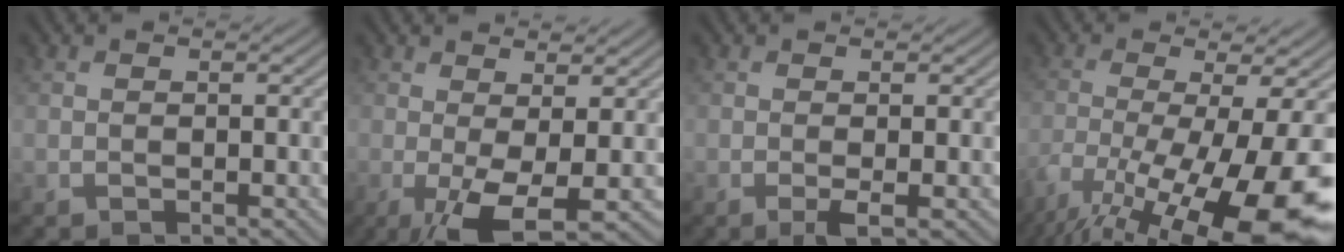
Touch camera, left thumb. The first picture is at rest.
{"total": 5.8, "force": [-0.6, 1.4, 5.6], "torque": [-0.103, 0.000, -0.010]}
{"total": 1.4, "force": [-0.3, 0.0, 1.3], "torque": [-0.028, -0.001, -0.009]}
{"total": 17.0, "force": [-8.8, 4.1, 13.9], "torque": [-0.255, -0.032, -0.131]}